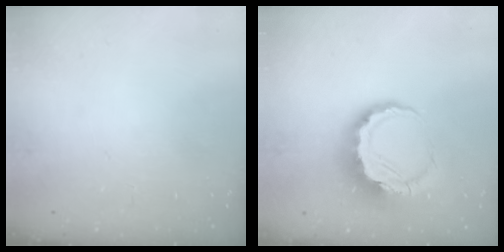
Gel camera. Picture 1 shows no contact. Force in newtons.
{"total": 9.8, "press": 9.6, "slide": 2.1}